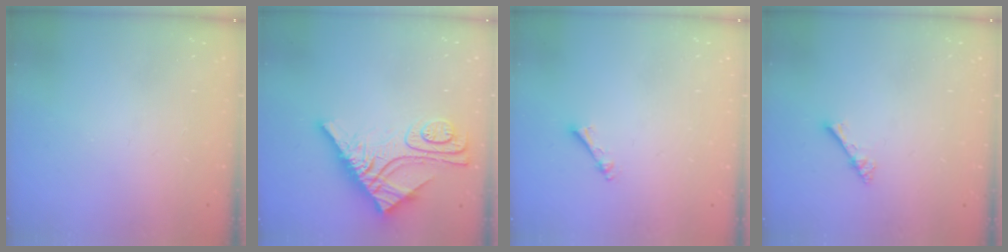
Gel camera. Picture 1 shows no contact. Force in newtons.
{"total": 12.6, "press": 12.5, "slide": 1.2}
{"total": 2.5, "press": 2.5, "slide": 0.4}
{"total": 2.7, "press": 2.7, "slide": 0.2}